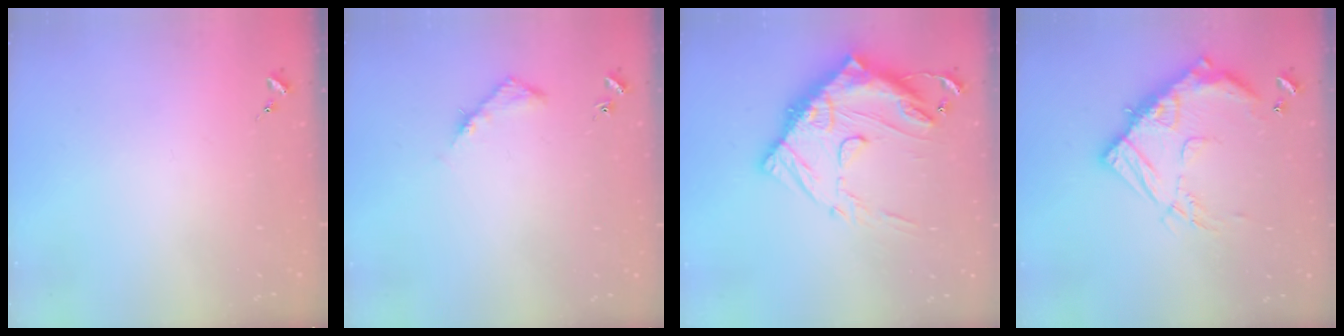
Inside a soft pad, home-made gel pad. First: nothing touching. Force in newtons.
{"total": 4.3, "press": 4.3, "slide": 0.4}
{"total": 21.5, "press": 21.4, "slide": 2.1}
{"total": 17.8, "press": 17.7, "slide": 1.9}